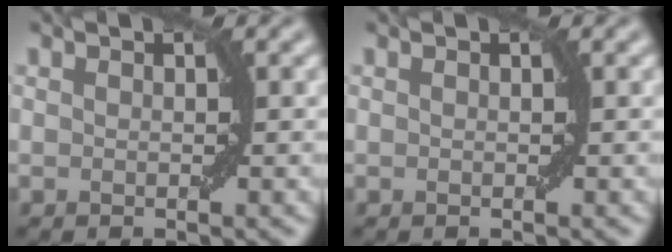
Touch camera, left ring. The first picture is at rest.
{"total": 0.0}